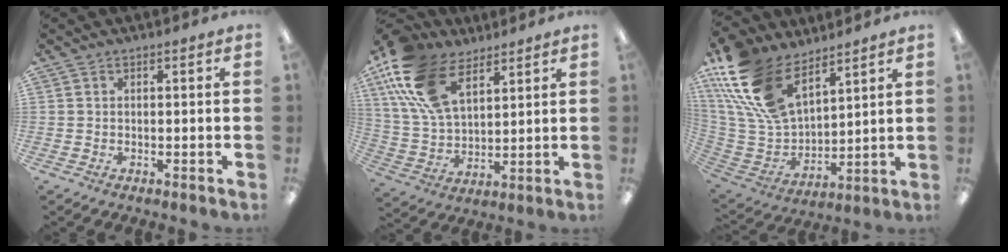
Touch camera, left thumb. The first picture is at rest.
{"total": 19.7, "force": [10.2, 10.9, 12.8], "torque": [-0.286, -0.023, 0.186]}
{"total": 21.1, "force": [12.7, 11.4, 12.4], "torque": [-0.302, -0.059, 0.236]}